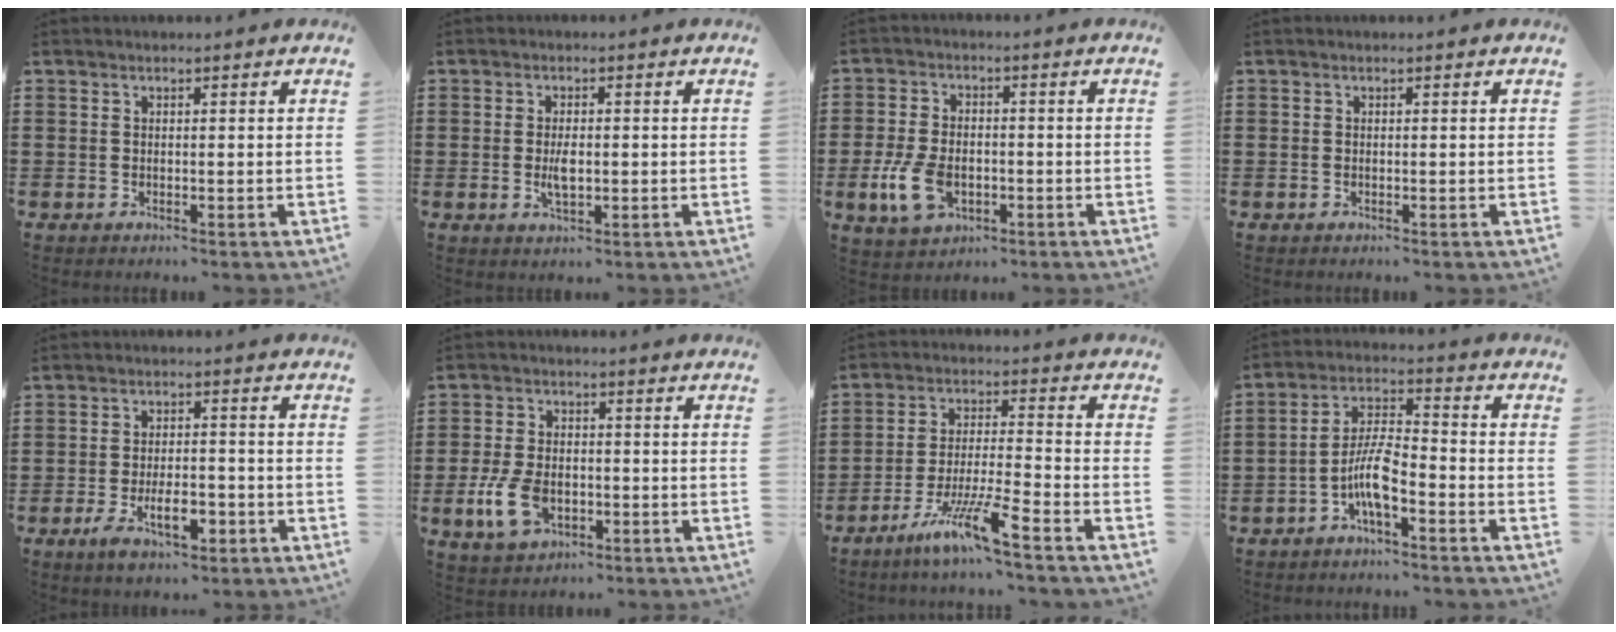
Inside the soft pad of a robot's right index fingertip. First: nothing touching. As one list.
[{"total": 3.0, "force": [-0.3, 1.3, 2.7], "torque": [-0.050, 0.002, -0.005]}, {"total": 7.8, "force": [-2.3, 4.7, 5.7], "torque": [-0.136, 0.000, -0.045]}, {"total": 0.0}, {"total": 7.2, "force": [-3.1, 3.2, 5.6], "torque": [-0.092, -0.005, -0.060]}, {"total": 7.6, "force": [-2.3, 4.6, 5.6], "torque": [-0.133, -0.001, -0.046]}, {"total": 9.5, "force": [-7.1, 0.1, 6.3], "torque": [-0.132, -0.008, -0.140]}, {"total": 7.1, "force": [-3.4, 2.1, 5.9], "torque": [-0.134, -0.004, -0.068]}]